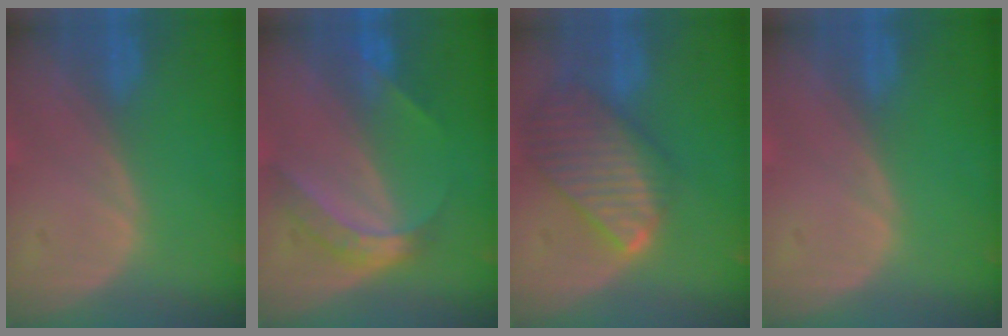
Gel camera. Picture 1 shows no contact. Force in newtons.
{"total": 6.1, "press": 5.1, "slide": 3.2}
{"total": 9.7, "press": 8.4, "slide": 4.9}
{"total": 0.0}